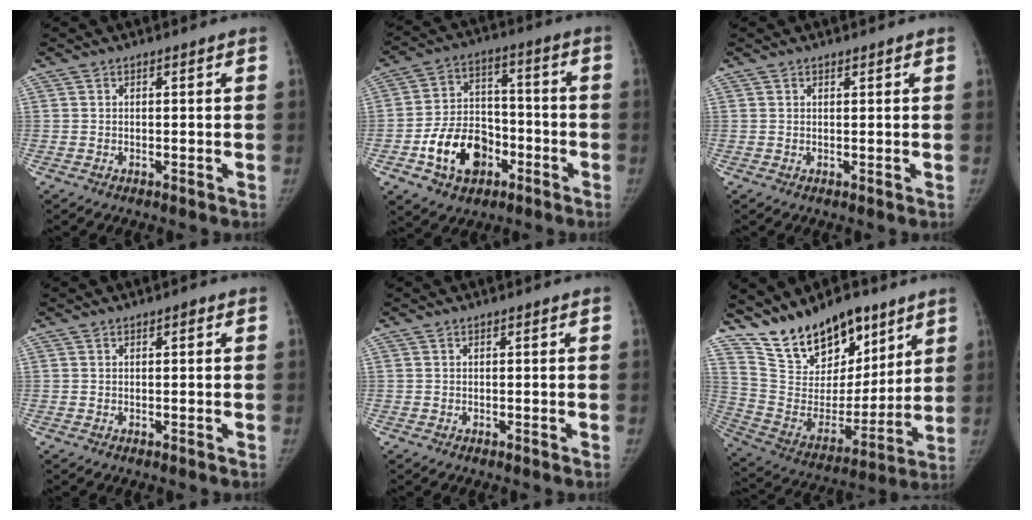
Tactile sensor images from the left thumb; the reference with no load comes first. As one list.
[{"total": 14.1, "force": [-5.8, 10.0, 8.1], "torque": [-0.107, 0.038, -0.096]}, {"total": 0.5, "force": [0.5, 0.2, 0.1], "torque": [-0.003, -0.004, 0.008]}, {"total": 0.7, "force": [0.3, 0.3, 0.6], "torque": [-0.006, 0.001, 0.003]}, {"total": 0.0}, {"total": 19.9, "force": [14.7, 10.0, 9.1], "torque": [-0.112, -0.077, 0.262]}]